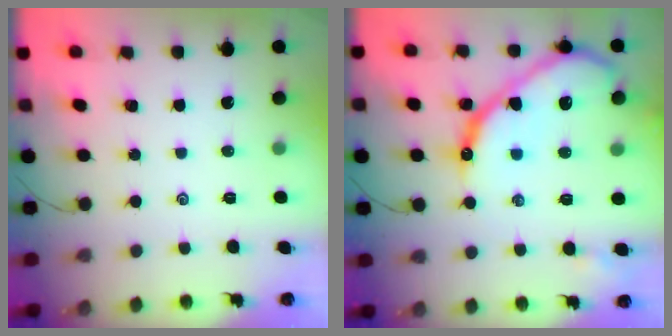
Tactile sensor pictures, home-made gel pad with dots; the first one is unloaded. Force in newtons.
{"total": 19.4, "press": 19.3, "slide": 1.7}